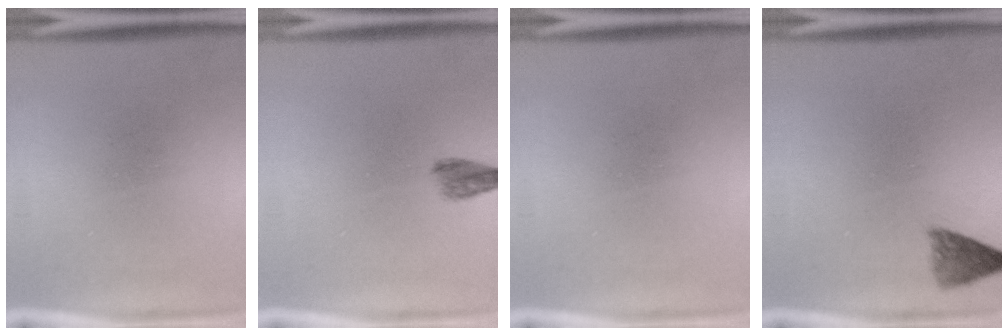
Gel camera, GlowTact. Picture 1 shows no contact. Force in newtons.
{"total": 2.4}
{"total": 0.0}
{"total": 2.8}